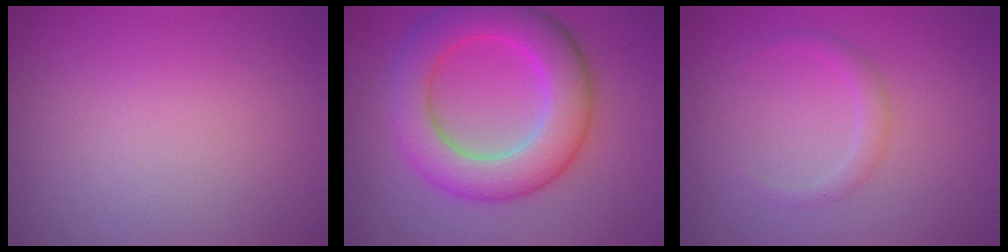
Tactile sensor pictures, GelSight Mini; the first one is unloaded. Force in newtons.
{"total": 8.1, "press": 8.1, "slide": 0.1}
{"total": 1.5, "press": 1.5, "slide": 0.2}